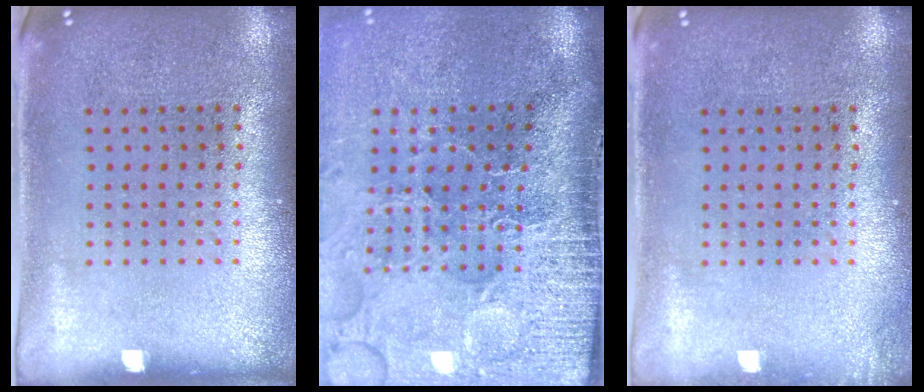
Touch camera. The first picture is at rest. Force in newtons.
{"total": 5.0, "press": 4.0, "slide": 2.9}
{"total": 0.7, "press": 0.7, "slide": 0.1}